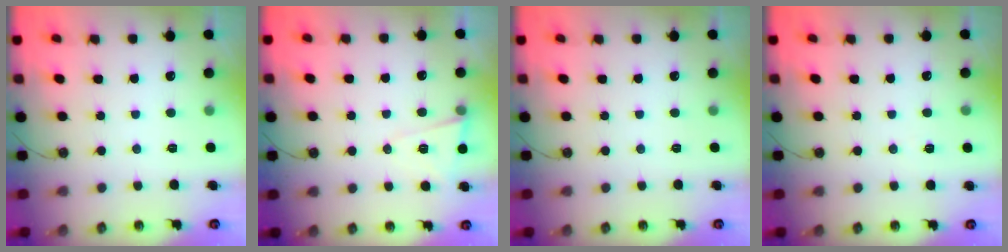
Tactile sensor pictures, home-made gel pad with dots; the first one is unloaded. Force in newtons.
{"total": 6.3, "press": 6.2, "slide": 1.4}
{"total": 0.0}
{"total": 3.5, "press": 1.6, "slide": 3.1}